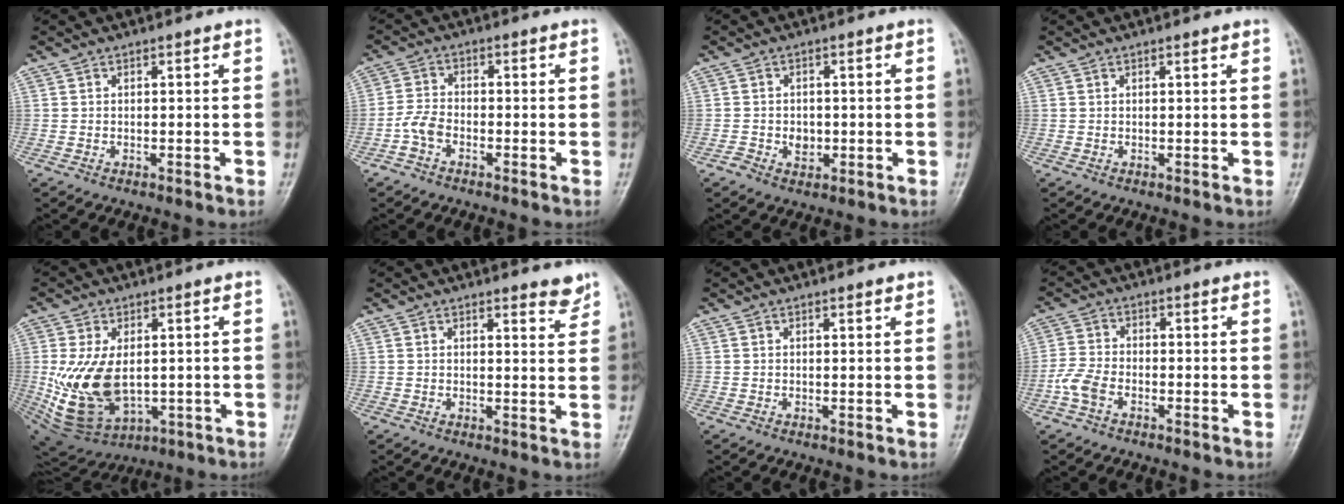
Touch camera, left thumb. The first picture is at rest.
{"total": 3.8, "force": [-2.1, 2.3, 2.3], "torque": [-0.047, 0.012, -0.047]}
{"total": 3.0, "force": [-0.7, 2.5, 1.5], "torque": [-0.010, 0.003, -0.008]}
{"total": 0.5, "force": [0.4, 0.0, 0.4], "torque": [-0.008, -0.002, 0.006]}
{"total": 14.9, "force": [-0.5, 9.2, 11.7], "torque": [-0.215, -0.014, 0.017]}
{"total": 3.0, "force": [2.6, 0.7, 1.4], "torque": [-0.007, -0.023, 0.030]}
{"total": 0.8, "force": [0.6, 0.1, 0.5], "torque": [-0.008, -0.004, 0.009]}
{"total": 4.5, "force": [-2.4, 2.6, 2.8], "torque": [-0.065, 0.010, -0.053]}